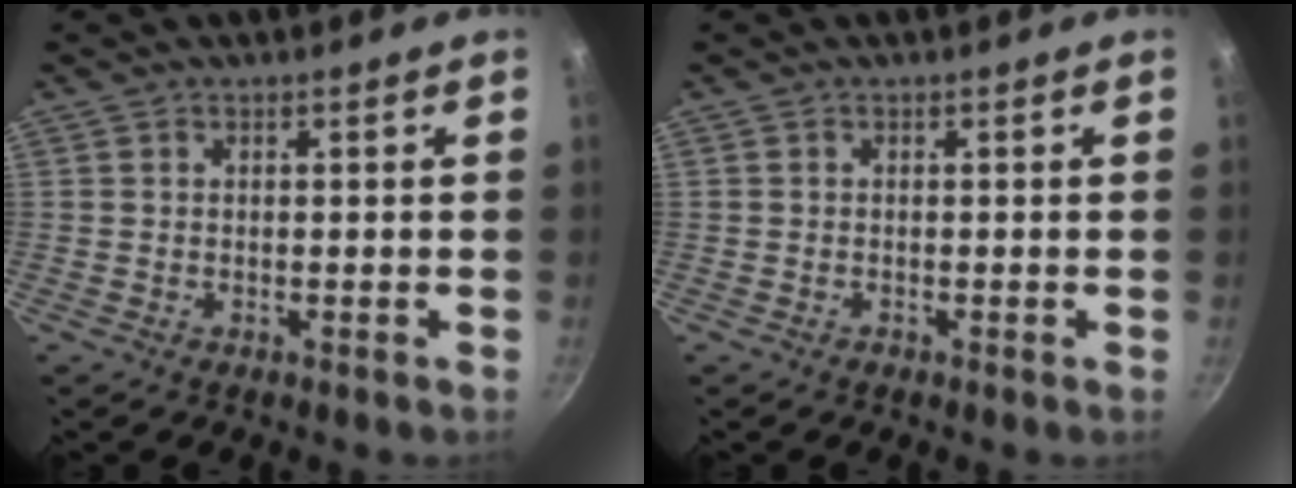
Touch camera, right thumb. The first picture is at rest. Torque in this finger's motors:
{"motor_torque": [0.02, -0.07, 0.17, 0.00, 0.00]}